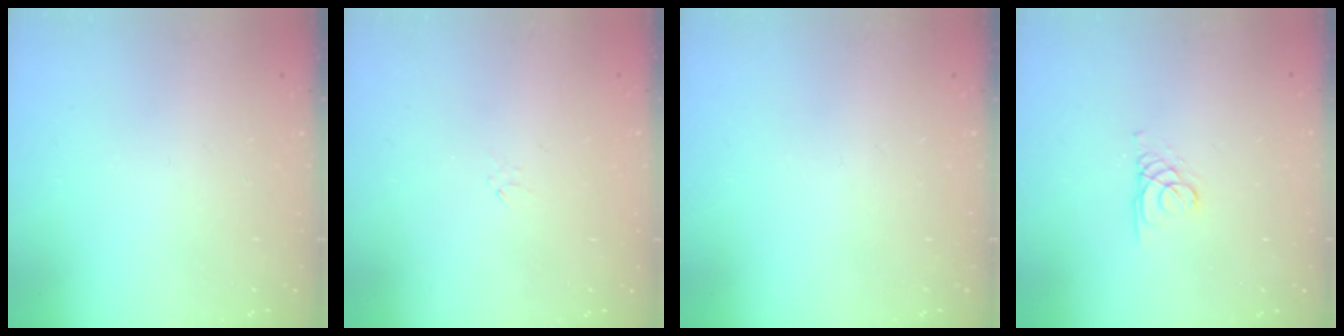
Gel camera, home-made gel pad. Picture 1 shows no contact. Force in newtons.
{"total": 0.0}
{"total": 0.0}
{"total": 1.5, "press": 1.5, "slide": 0.1}